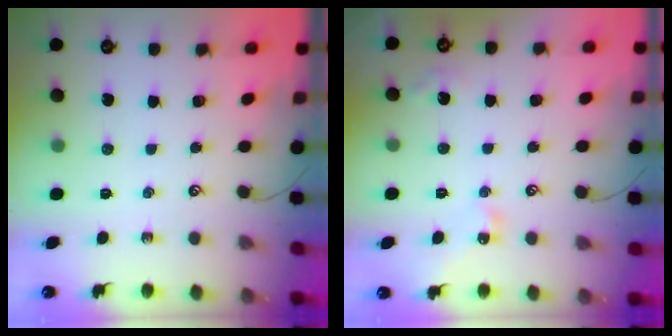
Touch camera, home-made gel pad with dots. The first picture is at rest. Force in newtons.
{"total": 5.5, "press": 5.5, "slide": 0.6}